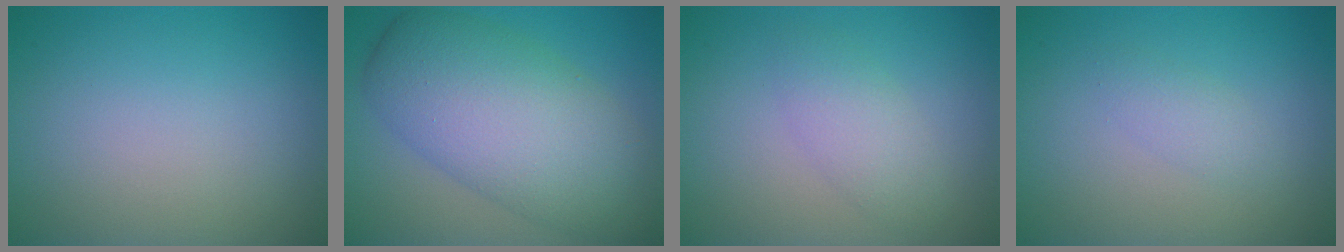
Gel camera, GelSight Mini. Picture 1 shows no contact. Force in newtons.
{"total": 10.1, "press": 10.1, "slide": 0.3}
{"total": 2.4, "press": 2.4, "slide": 0.1}
{"total": 1.4, "press": 1.3, "slide": 0.1}